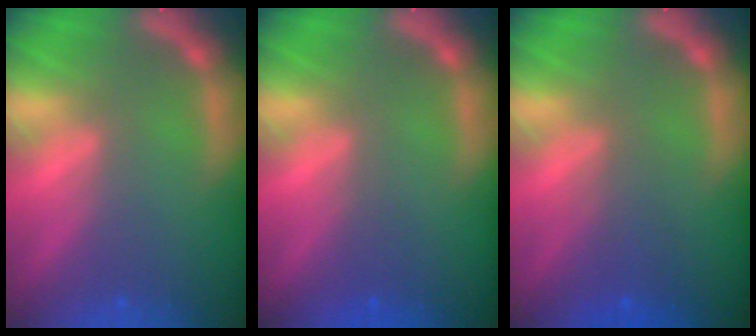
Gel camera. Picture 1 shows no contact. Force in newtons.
{"total": 0.9}
{"total": 2.5}